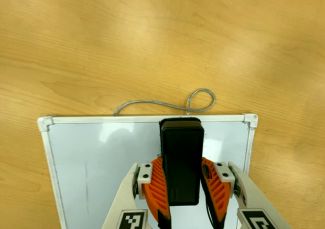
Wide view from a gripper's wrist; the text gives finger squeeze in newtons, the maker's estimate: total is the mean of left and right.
{"total": 8.4, "left": 7.7, "right": 9.2}